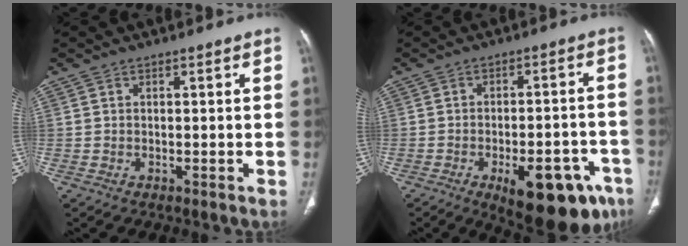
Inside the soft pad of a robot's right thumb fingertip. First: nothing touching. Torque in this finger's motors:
{"motor_torque": [2.47, 2.53, 1.11, -1.27, 0.34]}